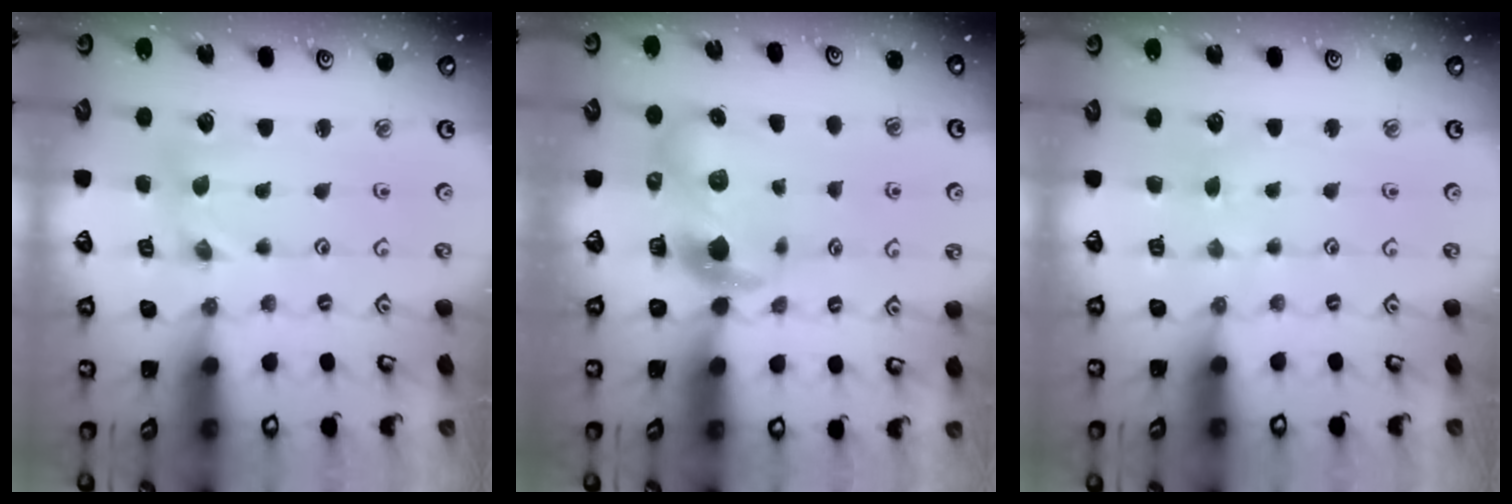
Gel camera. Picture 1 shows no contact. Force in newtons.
{"total": 7.6, "press": 7.6, "slide": 1.1}
{"total": 1.1, "press": 1.1, "slide": 0.2}